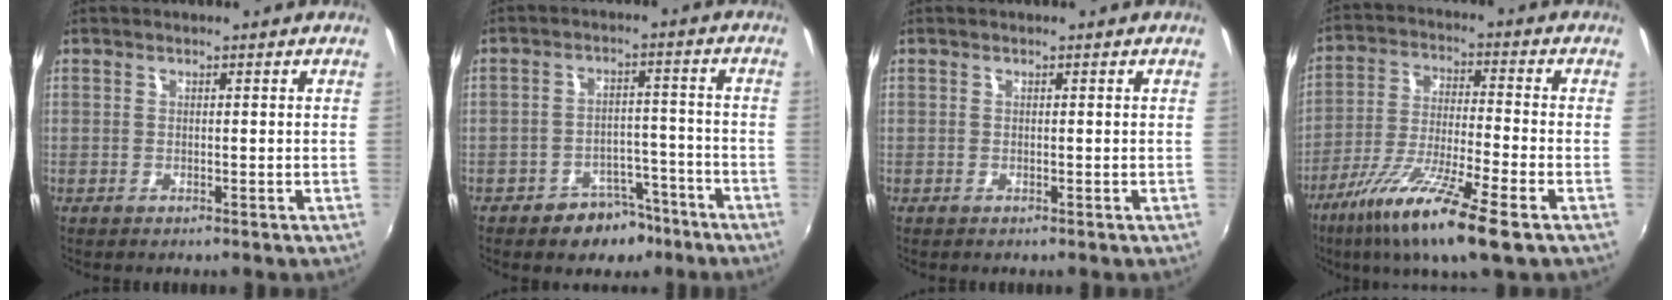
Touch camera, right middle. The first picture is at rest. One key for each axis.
{"total": 7.5, "fx": -5.4, "fy": 4.7, "fz": 2.3, "tx": -0.048, "ty": 0.023, "tz": -0.064}
{"total": 0.0}
{"total": 15.2, "fx": -8.9, "fy": 1.7, "fz": 12.2, "tx": -0.244, "ty": -0.038, "tz": -0.167}